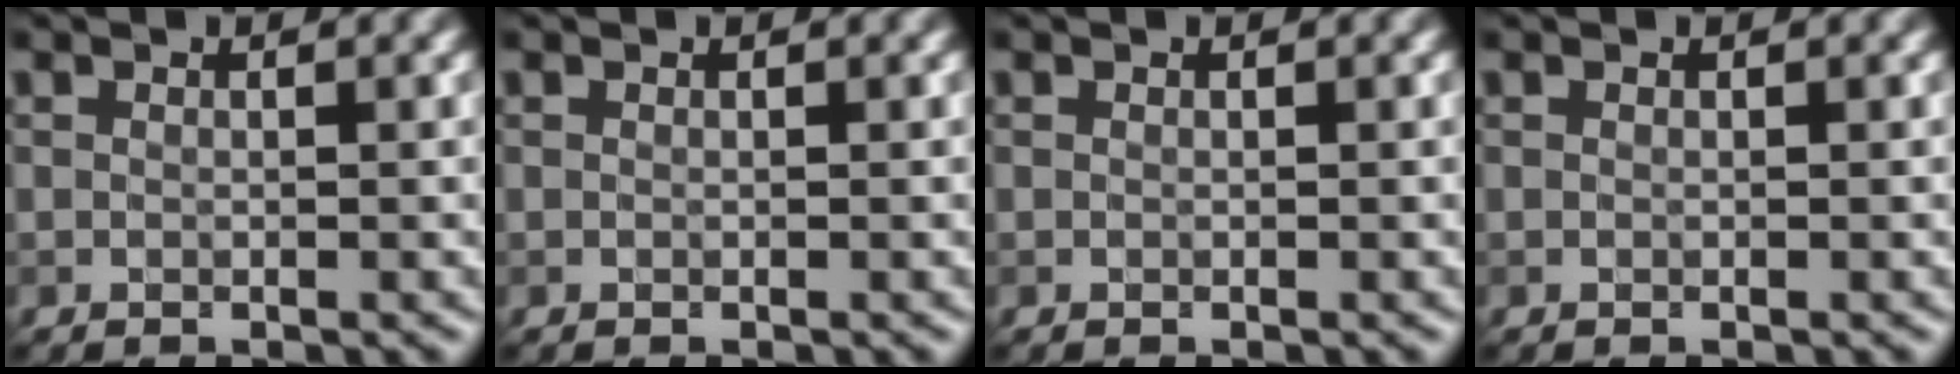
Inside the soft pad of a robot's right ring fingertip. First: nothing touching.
{"total": 0.0}
{"total": 0.0}
{"total": 0.0}